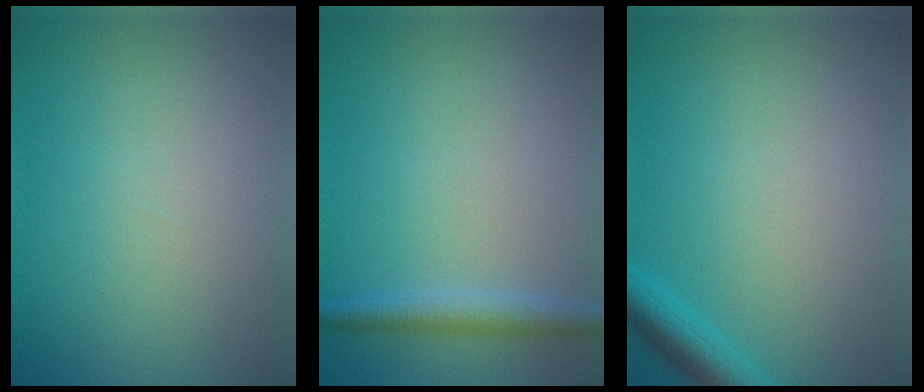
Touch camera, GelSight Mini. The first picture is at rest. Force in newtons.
{"total": 2.4, "press": 2.4, "slide": 0.1}
{"total": 2.4, "press": 2.4, "slide": 0.2}